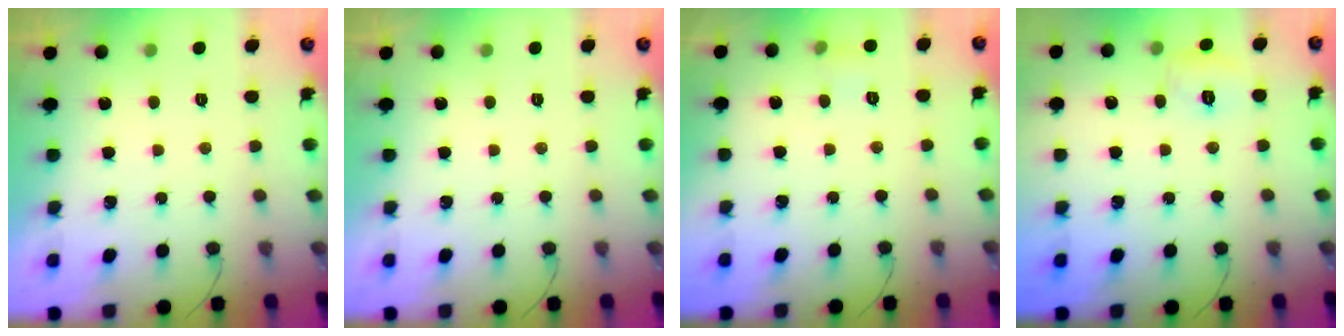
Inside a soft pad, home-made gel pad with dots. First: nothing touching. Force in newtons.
{"total": 0.0}
{"total": 4.4, "press": 4.2, "slide": 1.3}
{"total": 6.0, "press": 5.8, "slide": 1.6}